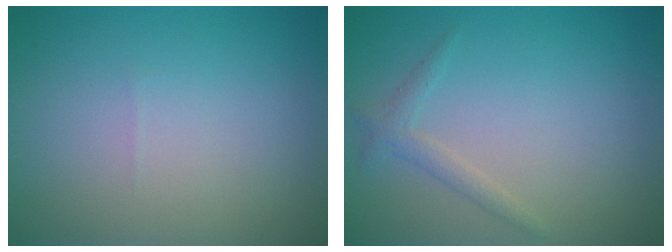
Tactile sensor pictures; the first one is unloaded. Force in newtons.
{"total": 1.4, "press": 1.4, "slide": 0.1}